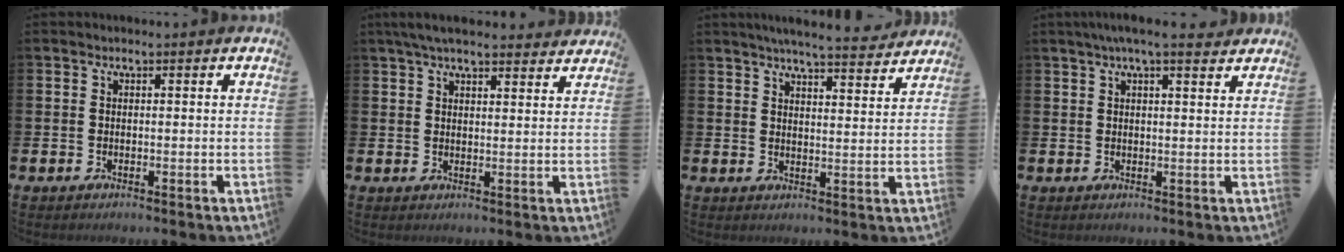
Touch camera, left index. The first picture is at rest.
{"total": 4.8, "force": [4.4, 0.9, 1.7], "torque": [-0.043, -0.011, 0.082]}
{"total": 5.9, "force": [5.7, 0.0, 1.5], "torque": [-0.030, -0.034, 0.098]}
{"total": 3.9, "force": [3.4, 0.2, 2.0], "torque": [-0.033, -0.010, 0.057]}